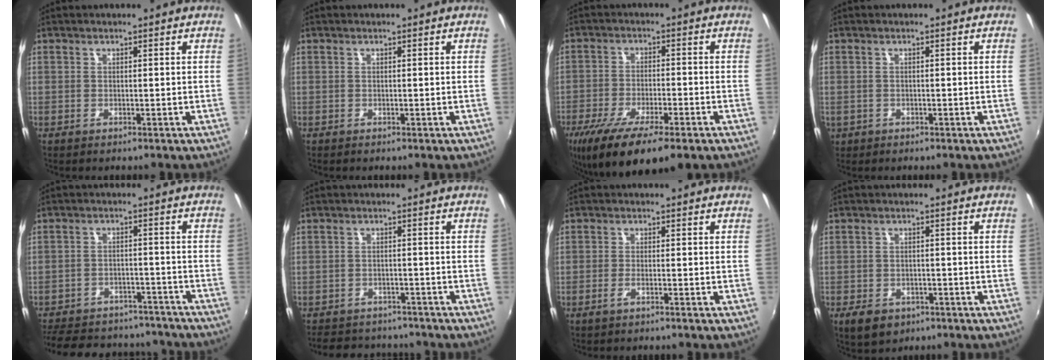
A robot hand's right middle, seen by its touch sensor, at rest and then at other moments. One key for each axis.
{"total": 0.0}
{"total": 15.6, "fx": -10.2, "fy": 4.0, "fz": 11.1, "tx": -0.221, "ty": -0.057, "tz": -0.171}
{"total": 1.8, "fx": -0.5, "fy": 1.6, "fz": 0.7, "tx": -0.017, "ty": -0.004, "tz": -0.004}
{"total": 22.0, "fx": -18.6, "fy": 9.0, "fz": 7.8, "tx": -0.180, "ty": 0.032, "tz": -0.237}
{"total": 9.6, "fx": -8.3, "fy": 4.1, "fz": 2.5, "tx": -0.063, "ty": 0.015, "tz": -0.115}
{"total": 1.7, "fx": -1.2, "fy": -0.2, "fz": 1.2, "tx": -0.028, "ty": -0.002, "tz": -0.025}
{"total": 5.4, "fx": -3.1, "fy": 3.5, "fz": 2.6, "tx": -0.062, "ty": -0.011, "tz": -0.046}